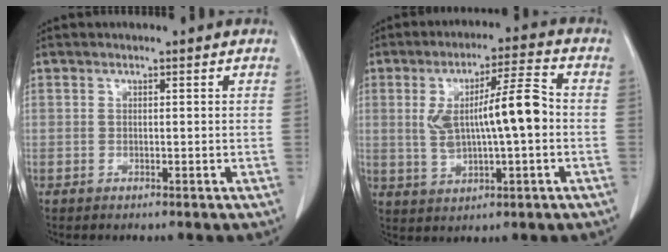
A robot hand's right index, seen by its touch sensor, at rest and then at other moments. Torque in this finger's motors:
{"motor_torque": [0.62, 0.38, 0.36, 0.16]}